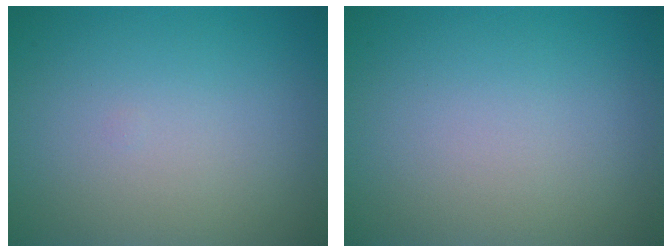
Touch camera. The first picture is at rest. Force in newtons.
{"total": 0.0}